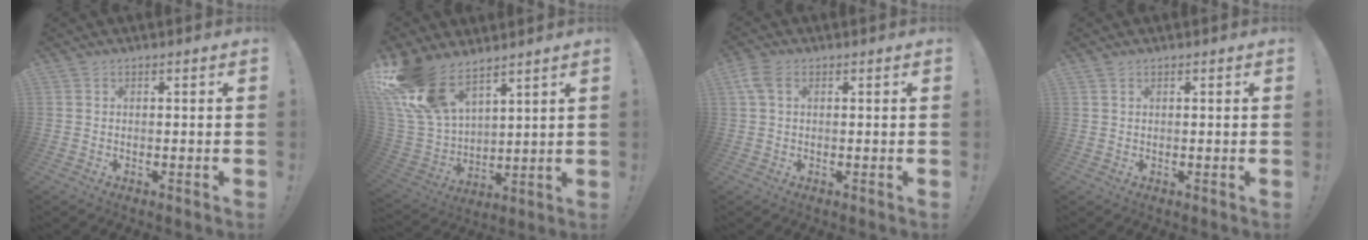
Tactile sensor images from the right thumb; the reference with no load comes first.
{"total": 17.4, "force": [12.1, 9.0, 8.8], "torque": [-0.177, -0.073, 0.232]}
{"total": 4.1, "force": [1.5, 2.3, 3.0], "torque": [-0.063, 0.007, 0.031]}
{"total": 0.7, "force": [0.5, 0.3, 0.4], "torque": [-0.011, 0.001, 0.011]}